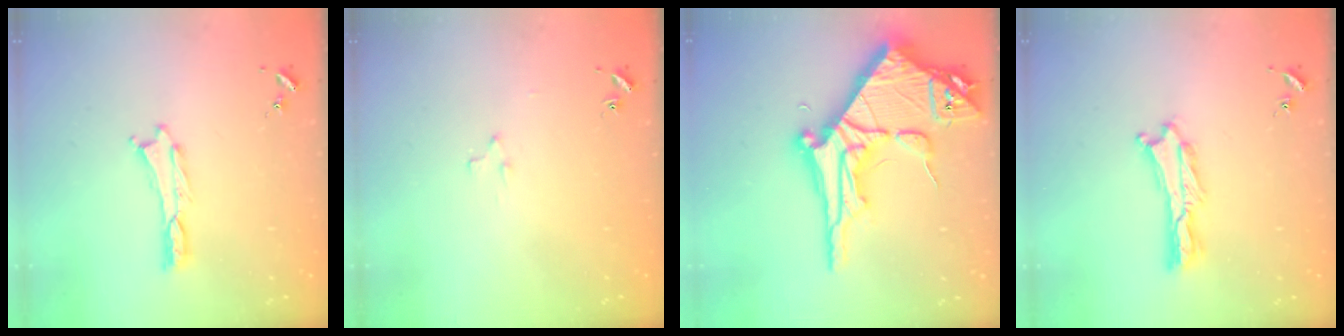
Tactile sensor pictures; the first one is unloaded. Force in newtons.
{"total": 2.2, "press": 2.2, "slide": 0.2}
{"total": 14.6, "press": 14.5, "slide": 1.5}
{"total": 1.2, "press": 1.1, "slide": 0.3}